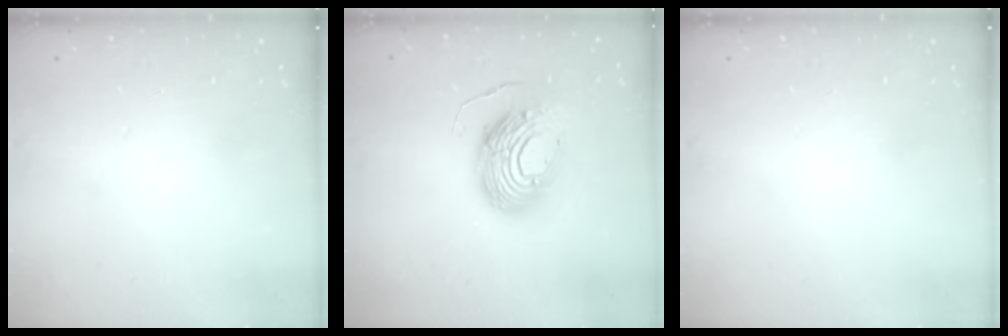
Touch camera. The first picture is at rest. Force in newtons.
{"total": 14.7, "press": 14.6, "slide": 1.4}
{"total": 0.0}